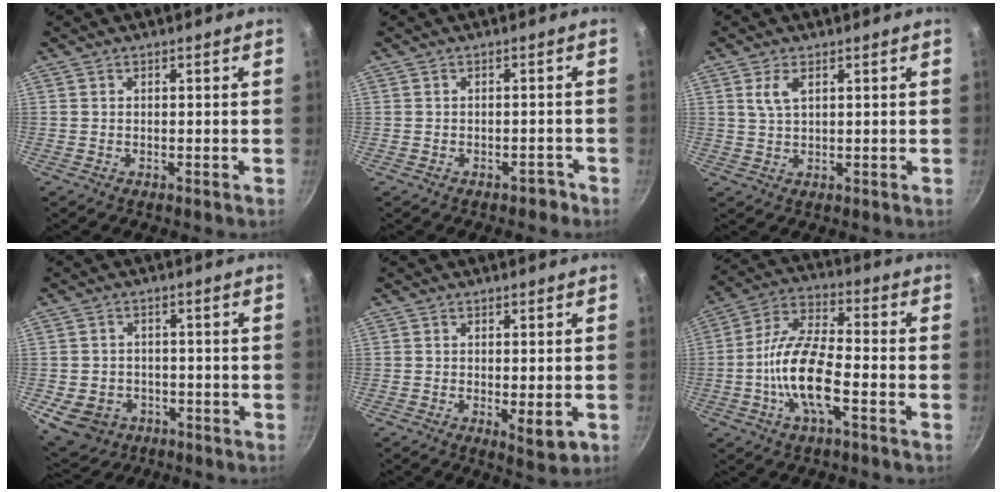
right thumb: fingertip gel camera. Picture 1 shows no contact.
{"total": 1.7, "force": [-1.3, 0.9, 0.4], "torque": [-0.003, 0.015, -0.016]}
{"total": 3.4, "force": [1.5, 1.5, 2.7], "torque": [-0.056, -0.002, 0.034]}
{"total": 8.3, "force": [-3.2, 7.1, 3.0], "torque": [-0.054, 0.019, -0.038]}
{"total": 3.6, "force": [-1.0, 1.2, 3.3], "torque": [-0.046, -0.010, -0.011]}
{"total": 13.7, "force": [-3.7, 5.1, 12.2], "torque": [-0.246, 0.033, -0.073]}